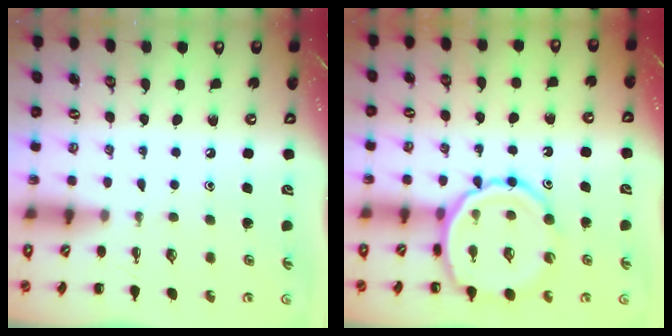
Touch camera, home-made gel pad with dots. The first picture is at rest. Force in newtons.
{"total": 12.2, "press": 11.7, "slide": 3.1}